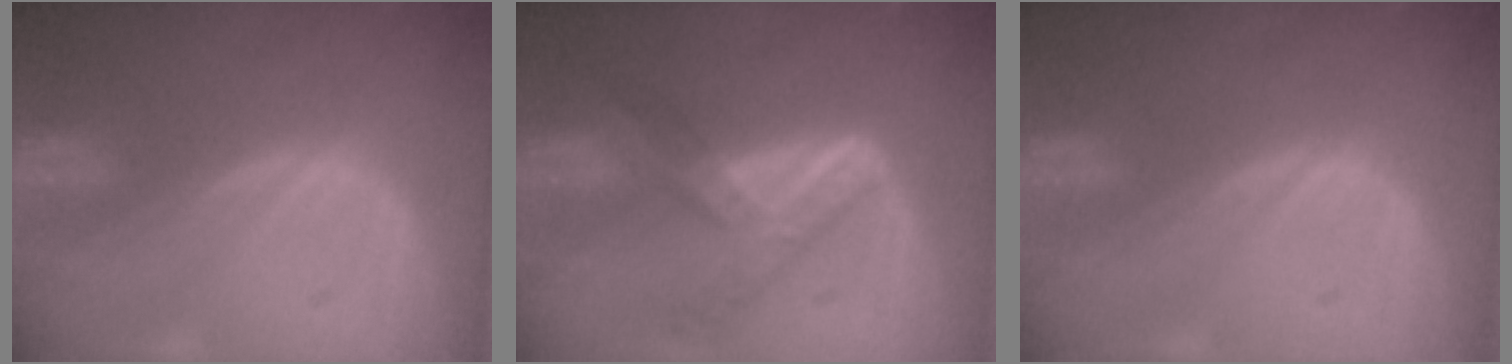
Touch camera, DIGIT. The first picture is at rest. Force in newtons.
{"total": 7.3, "press": 6.2, "slide": 3.8}
{"total": 0.0}